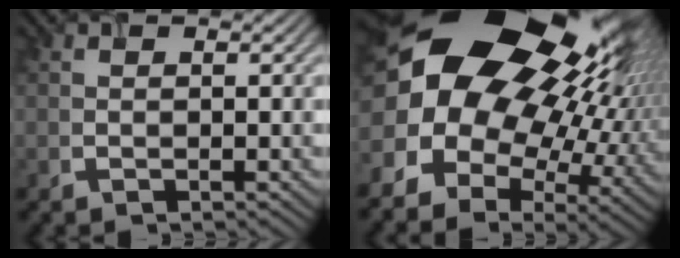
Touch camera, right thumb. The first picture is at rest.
{"total": 21.1, "force": [6.0, 14.5, 14.1], "torque": [-0.263, -0.017, 0.123]}